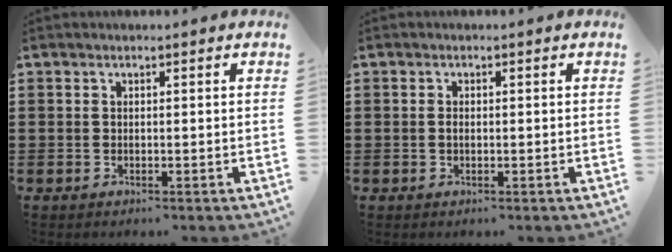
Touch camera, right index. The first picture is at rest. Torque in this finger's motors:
{"motor_torque": [0.38, 0.60, 0.19, 0.04]}